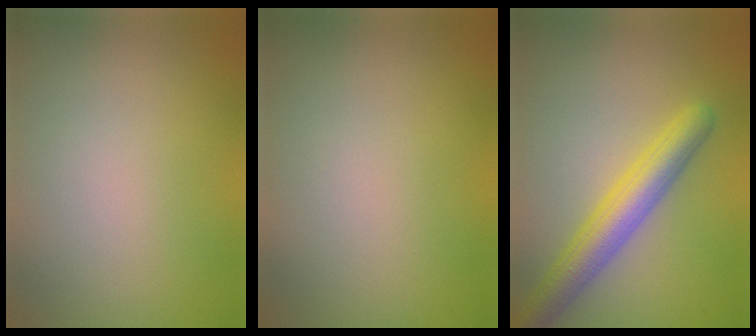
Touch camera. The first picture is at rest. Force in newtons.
{"total": 0.0}
{"total": 5.0, "press": 5.0, "slide": 0.3}